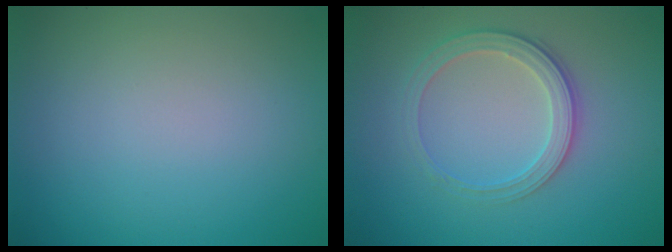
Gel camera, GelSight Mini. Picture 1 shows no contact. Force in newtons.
{"total": 2.8, "press": 2.6, "slide": 0.8}